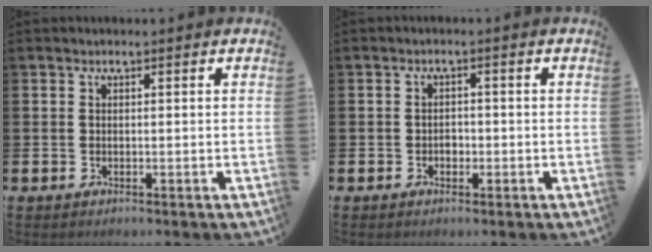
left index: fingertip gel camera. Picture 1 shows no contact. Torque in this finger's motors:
{"motor_torque": [-0.02, 0.06, 0.00, 0.04]}